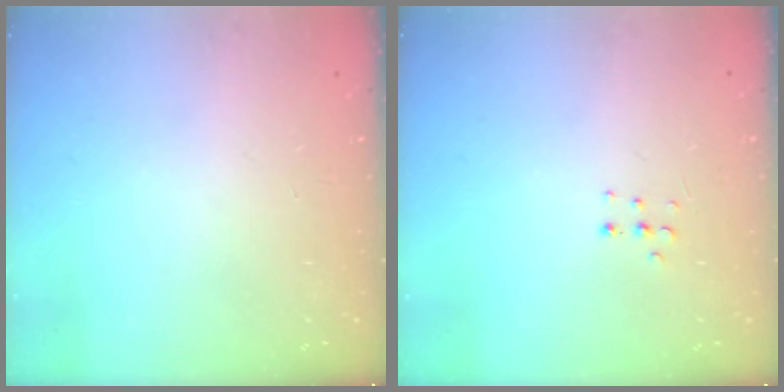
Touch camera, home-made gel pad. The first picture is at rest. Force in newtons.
{"total": 3.8, "press": 3.7, "slide": 0.9}